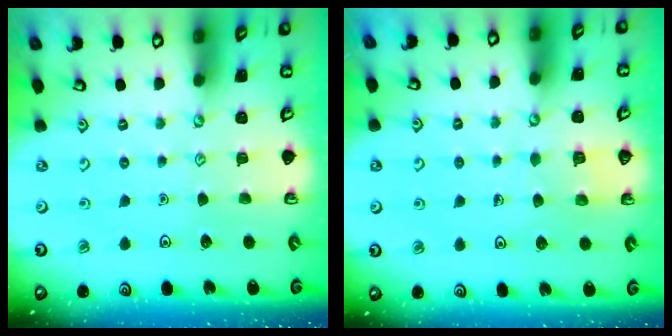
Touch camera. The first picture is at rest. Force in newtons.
{"total": 2.7, "press": 2.7, "slide": 0.1}